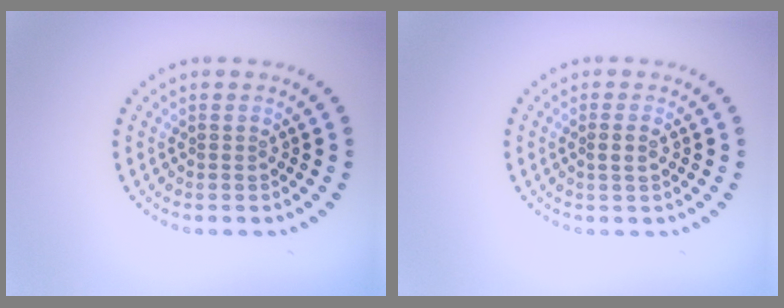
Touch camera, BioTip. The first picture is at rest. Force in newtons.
{"total": 1.1, "press": 1.0, "slide": 0.5}